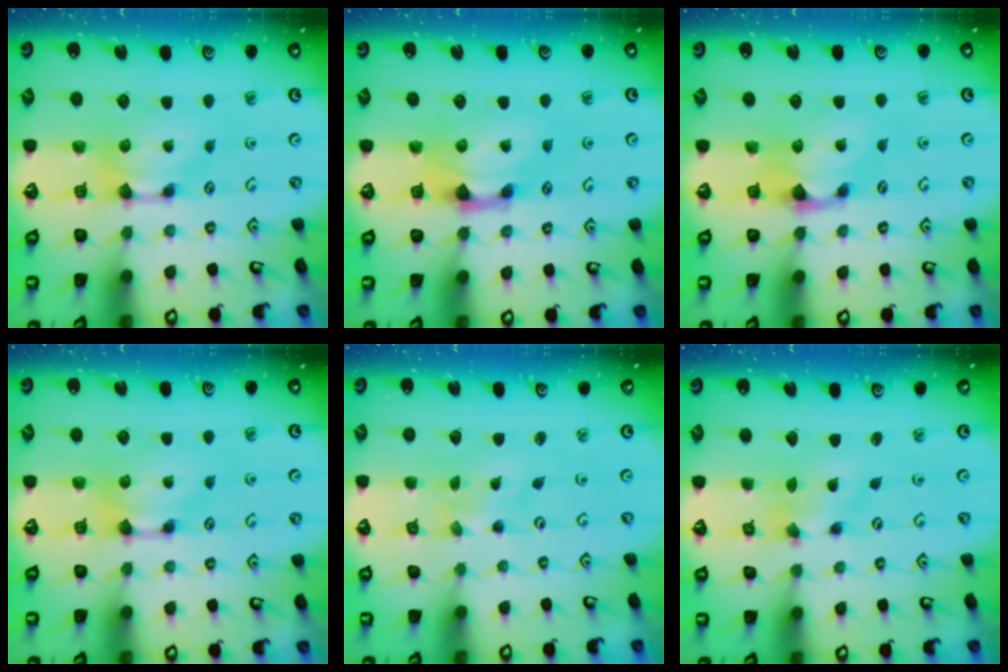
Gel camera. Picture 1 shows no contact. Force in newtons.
{"total": 2.3, "press": 1.8, "slide": 1.4}
{"total": 1.0, "press": 0.1, "slide": 1.0}
{"total": 0.0}
{"total": 4.6, "press": 4.6, "slide": 0.8}
{"total": 1.9, "press": 1.4, "slide": 1.3}